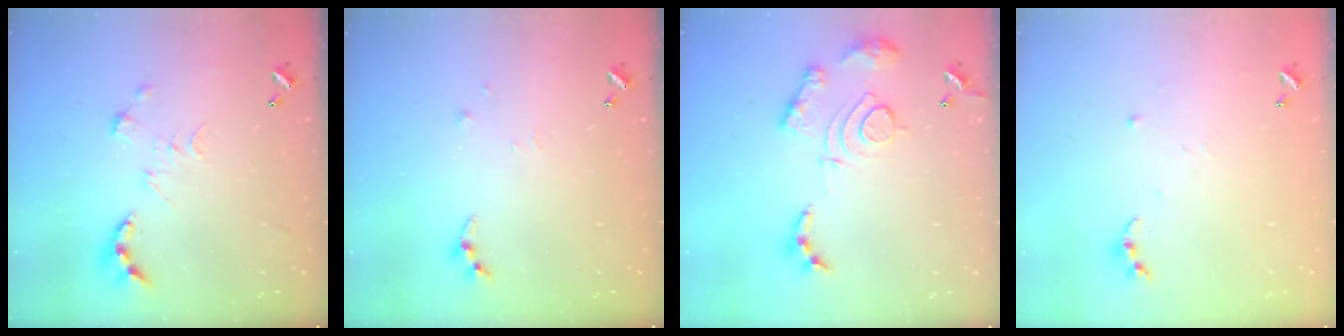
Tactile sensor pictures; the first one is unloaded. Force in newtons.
{"total": 4.9, "press": 4.9, "slide": 0.4}
{"total": 14.5, "press": 14.4, "slide": 1.3}
{"total": 4.8, "press": 4.7, "slide": 0.5}